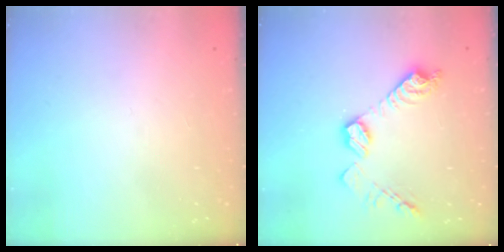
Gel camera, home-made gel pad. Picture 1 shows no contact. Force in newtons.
{"total": 12.6, "press": 12.6, "slide": 0.8}